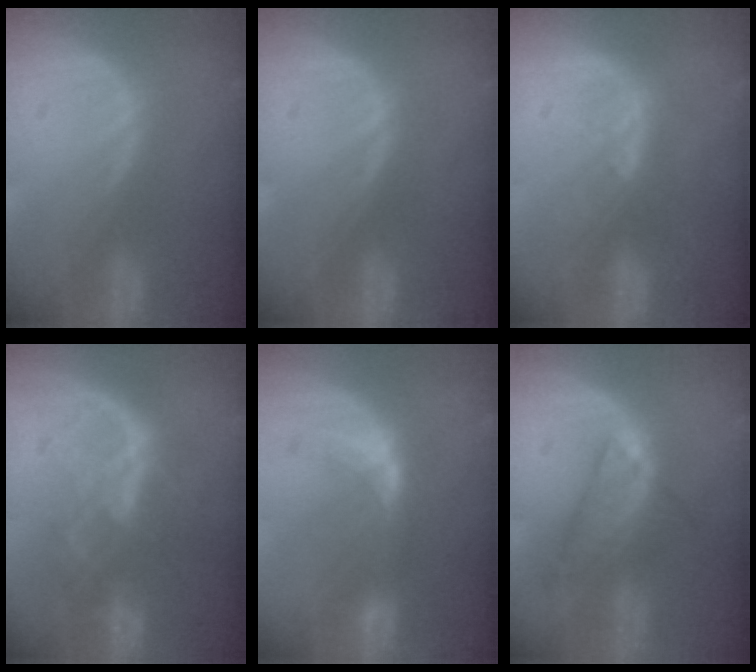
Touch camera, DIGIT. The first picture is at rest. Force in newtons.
{"total": 0.0}
{"total": 2.0, "press": 1.9, "slide": 0.7}
{"total": 7.5, "press": 7.3, "slide": 1.6}
{"total": 7.5, "press": 6.8, "slide": 3.2}
{"total": 7.5, "press": 6.2, "slide": 4.3}